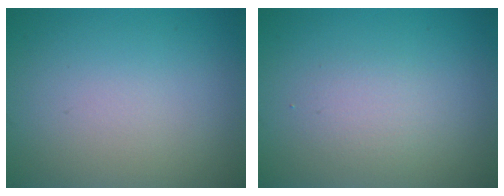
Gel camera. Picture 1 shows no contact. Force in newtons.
{"total": 1.7, "press": 1.7, "slide": 0.1}